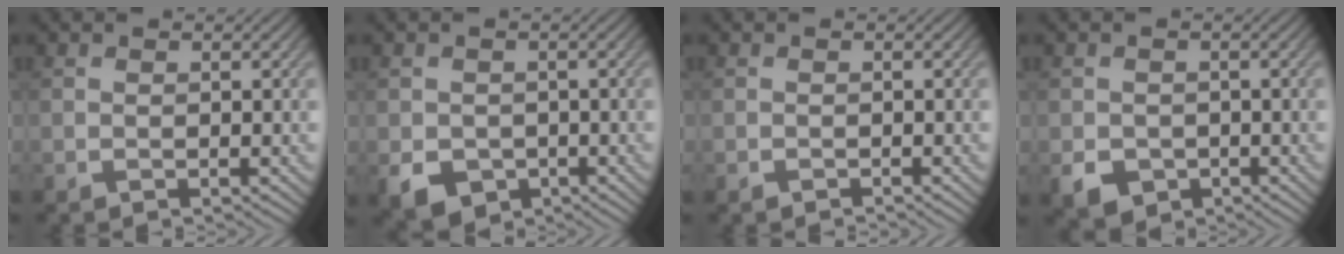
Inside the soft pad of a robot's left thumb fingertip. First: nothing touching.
{"total": 4.5, "force": [-1.7, 3.7, 1.8], "torque": [-0.046, -0.019, -0.031]}
{"total": 0.6, "force": [-0.5, 0.1, 0.2], "torque": [-0.002, -0.002, -0.010]}
{"total": 3.8, "force": [-1.5, 3.1, 1.4], "torque": [-0.033, -0.016, -0.028]}